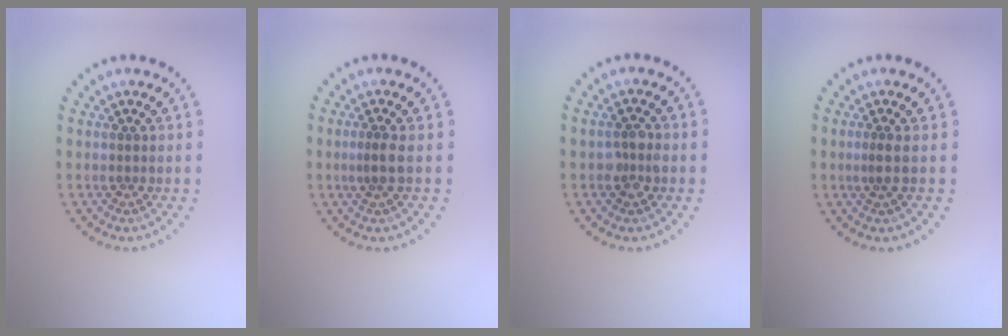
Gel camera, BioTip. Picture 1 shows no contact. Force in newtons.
{"total": 1.4, "press": 0.9, "slide": 1.2}
{"total": 1.8, "press": 1.7, "slide": 0.2}
{"total": 0.9, "press": 0.7, "slide": 0.7}